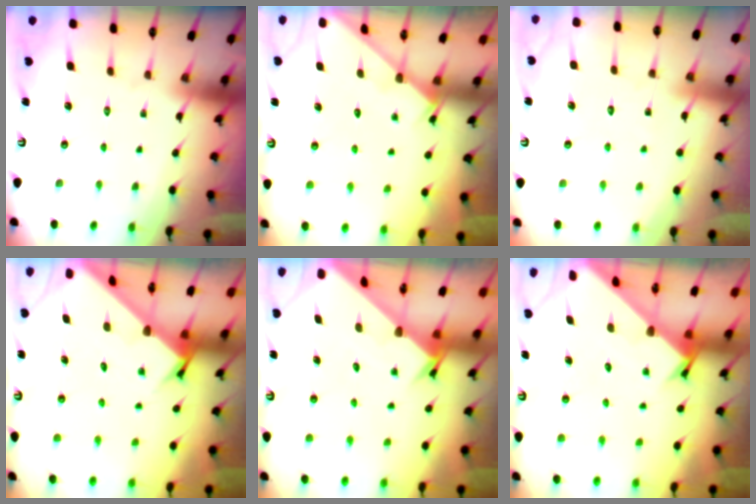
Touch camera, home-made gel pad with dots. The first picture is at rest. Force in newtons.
{"total": 2.0, "press": 2.0, "slide": 0.2}
{"total": 3.9, "press": 3.9, "slide": 0.3}
{"total": 2.8, "press": 2.8, "slide": 0.2}
{"total": 2.4, "press": 2.4, "slide": 0.2}
{"total": 2.3, "press": 2.3, "slide": 0.2}